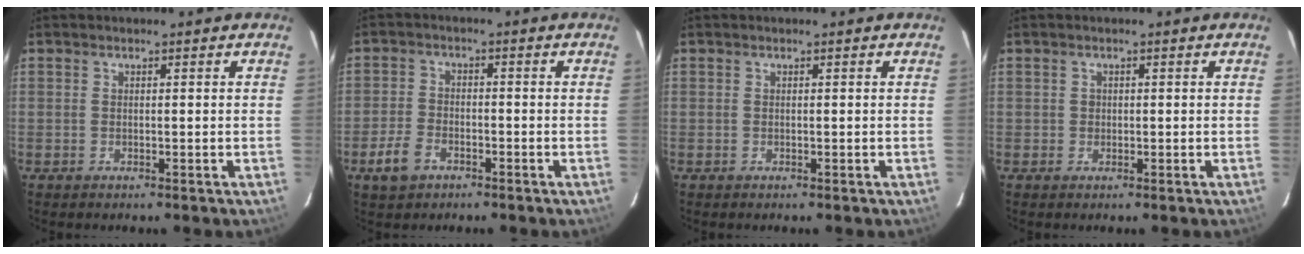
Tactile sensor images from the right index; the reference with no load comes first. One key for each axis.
{"total": 5.8, "fx": -3.4, "fy": 3.6, "fz": 3.1, "tx": -0.082, "ty": 0.001, "tz": -0.062}
{"total": 0.0}
{"total": 1.2, "fx": -0.2, "fy": 1.2, "fz": 0.1, "tx": 0.000, "ty": 0.001, "tz": 0.000}